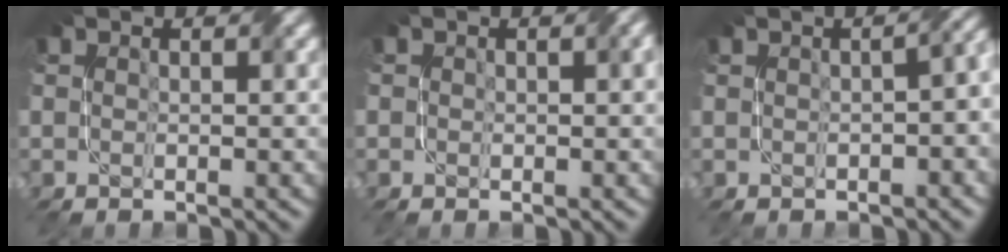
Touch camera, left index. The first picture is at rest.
{"total": 0.8, "force": [0.1, 0.6, 0.6], "torque": [-0.003, 0.004, 0.004]}
{"total": 5.7, "force": [0.0, 2.8, 4.9], "torque": [-0.020, 0.014, -0.001]}